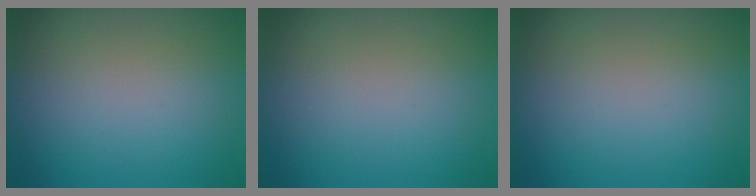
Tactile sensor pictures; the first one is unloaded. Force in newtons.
{"total": 0.0}
{"total": 0.0}